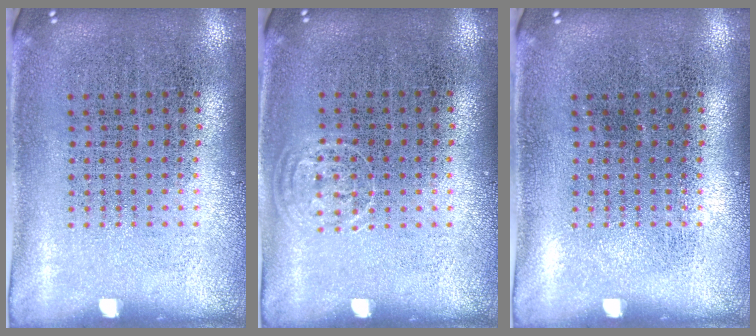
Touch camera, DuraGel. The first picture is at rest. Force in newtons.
{"total": 0.7, "press": 0.6, "slide": 0.4}
{"total": 0.0}